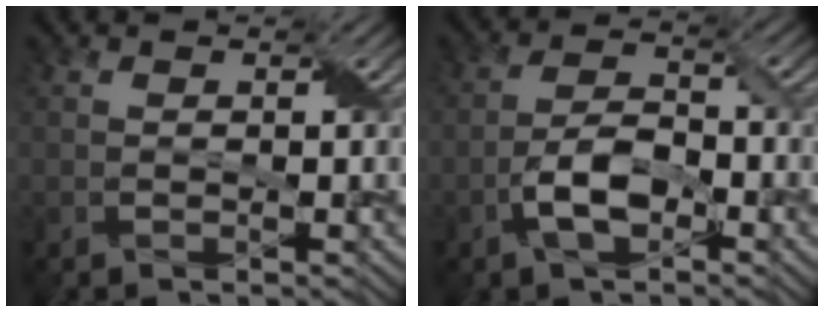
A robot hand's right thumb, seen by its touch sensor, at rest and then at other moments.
{"total": 5.6, "force": [-2.5, 2.6, 4.3], "torque": [-0.086, 0.007, -0.053]}